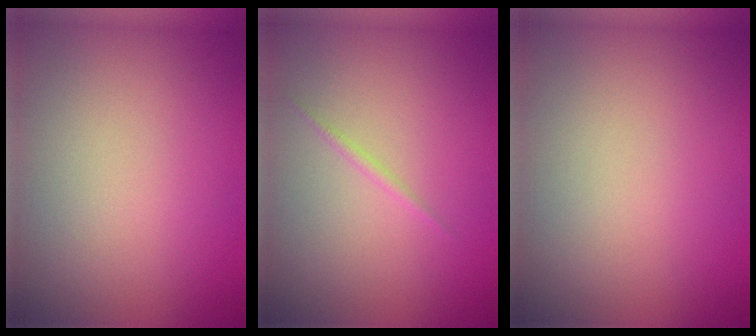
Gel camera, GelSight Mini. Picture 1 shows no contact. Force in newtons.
{"total": 0.6, "press": 0.6, "slide": 0.0}
{"total": 0.0}